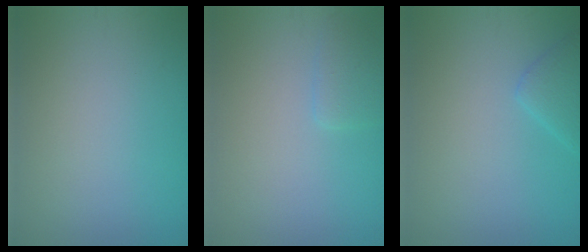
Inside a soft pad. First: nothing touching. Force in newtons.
{"total": 1.4, "press": 1.4, "slide": 0.1}
{"total": 1.6, "press": 1.6, "slide": 0.0}